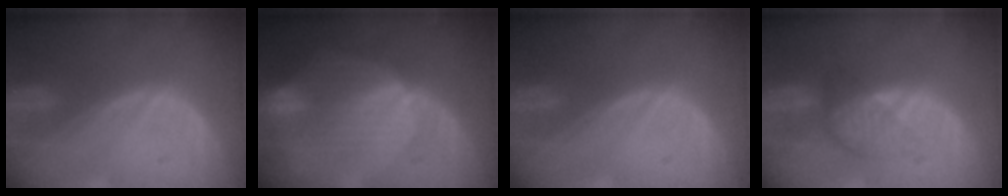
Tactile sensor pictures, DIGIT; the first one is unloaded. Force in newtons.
{"total": 8.3, "press": 8.1, "slide": 2.0}
{"total": 0.0}
{"total": 4.5, "press": 4.1, "slide": 1.9}